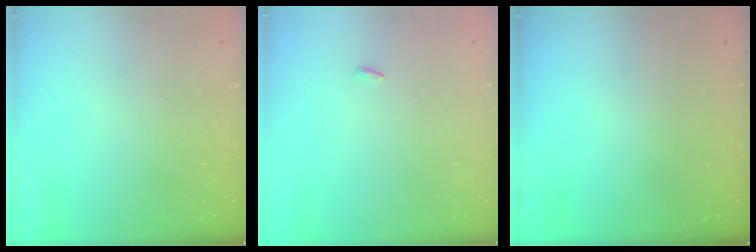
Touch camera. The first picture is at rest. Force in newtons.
{"total": 2.1, "press": 1.9, "slide": 0.7}
{"total": 0.0}